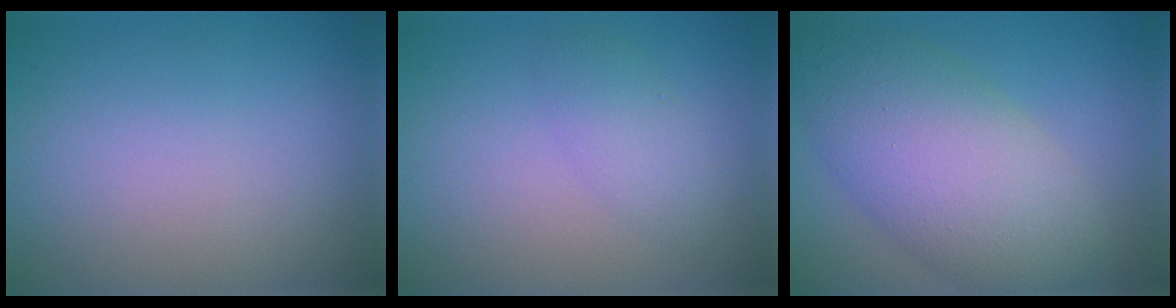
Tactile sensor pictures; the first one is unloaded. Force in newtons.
{"total": 2.1, "press": 2.1, "slide": 0.1}
{"total": 9.2, "press": 9.2, "slide": 0.3}